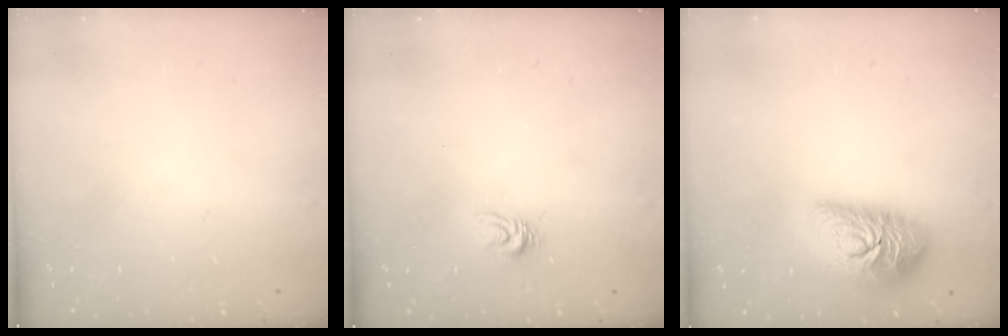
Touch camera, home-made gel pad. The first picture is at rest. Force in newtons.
{"total": 4.5, "press": 4.5, "slide": 0.2}
{"total": 15.0, "press": 14.9, "slide": 1.0}